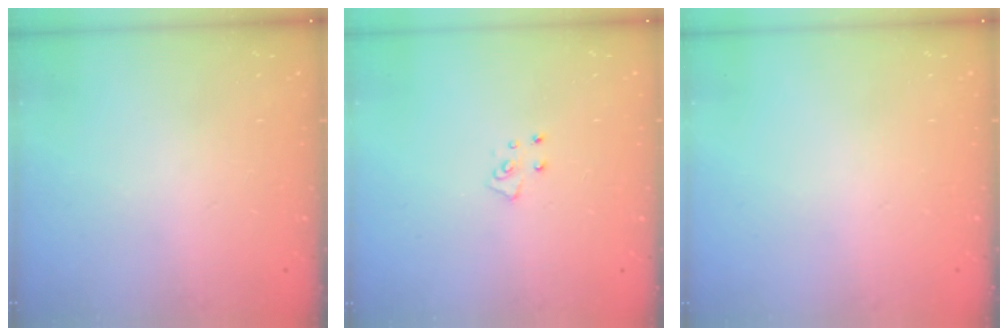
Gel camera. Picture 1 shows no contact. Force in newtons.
{"total": 5.7, "press": 5.7, "slide": 0.4}
{"total": 0.0}